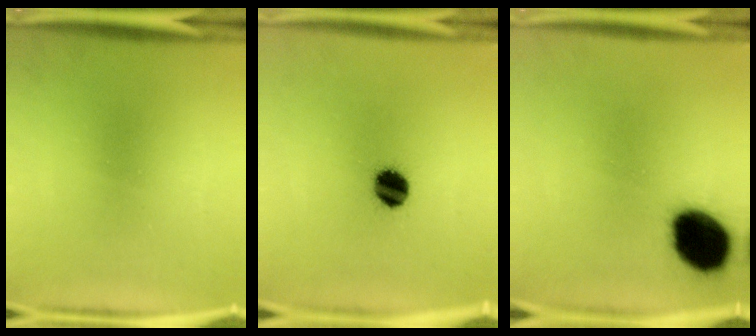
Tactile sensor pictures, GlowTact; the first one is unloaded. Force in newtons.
{"total": 7.7}
{"total": 17.1}